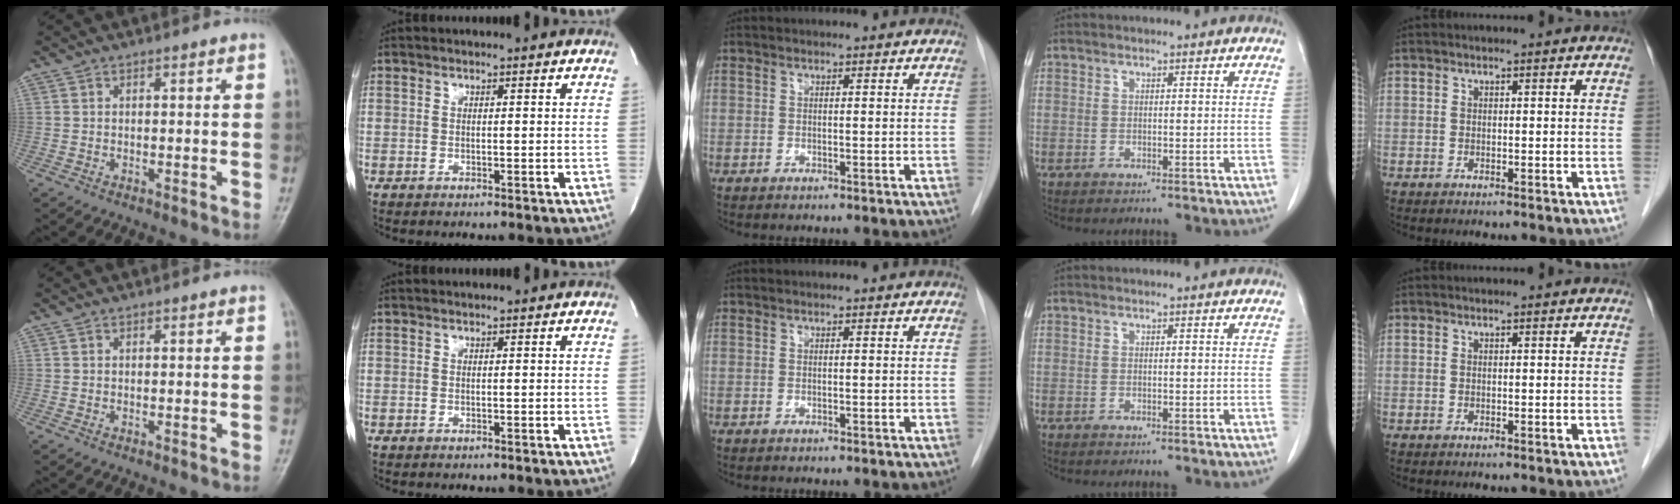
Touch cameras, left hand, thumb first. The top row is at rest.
{}